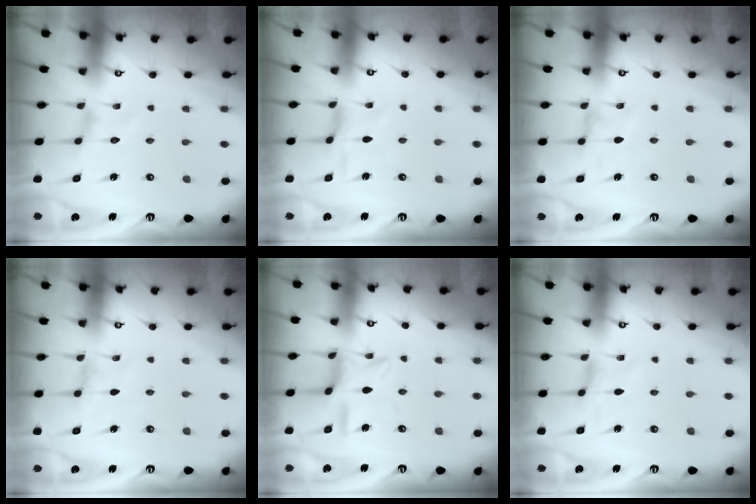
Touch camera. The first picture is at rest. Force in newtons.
{"total": 1.6, "press": 1.5, "slide": 0.5}
{"total": 0.0}
{"total": 0.0}
{"total": 9.8, "press": 9.8, "slide": 0.7}
{"total": 0.0}